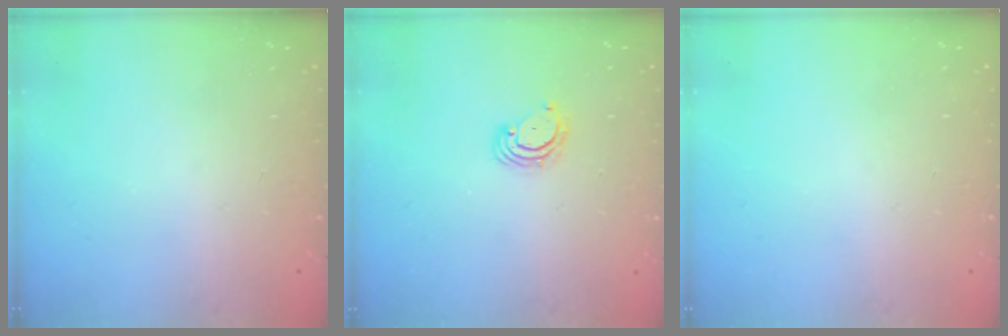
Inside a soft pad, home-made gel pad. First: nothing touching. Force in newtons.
{"total": 4.5, "press": 4.4, "slide": 0.5}
{"total": 0.0}